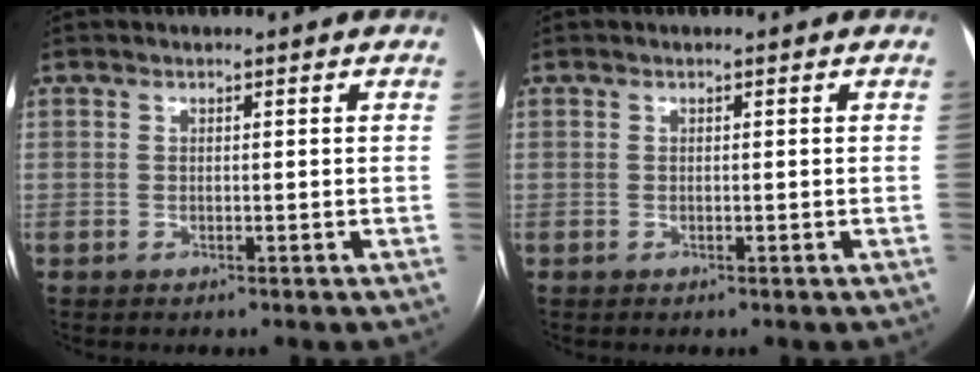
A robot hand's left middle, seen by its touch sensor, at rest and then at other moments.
{"total": 0.0}